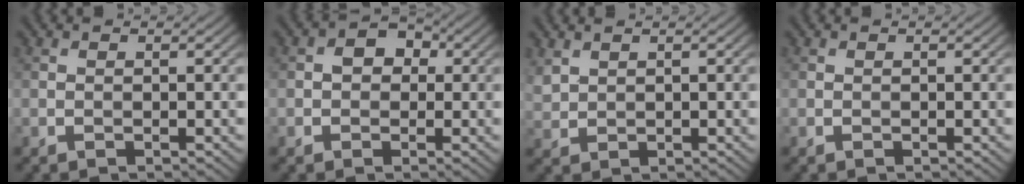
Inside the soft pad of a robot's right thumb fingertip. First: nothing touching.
{"total": 3.1, "force": [0.3, 2.6, 1.7], "torque": [-0.026, 0.005, -0.003]}
{"total": 2.0, "force": [1.5, 1.0, 0.8], "torque": [-0.026, 0.003, 0.039]}
{"total": 0.0}